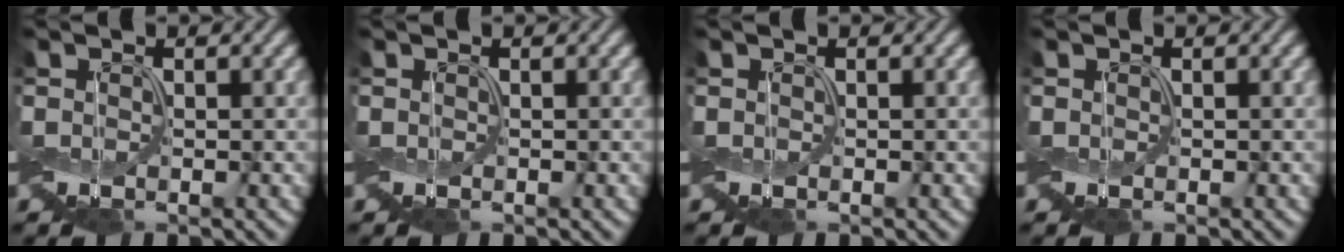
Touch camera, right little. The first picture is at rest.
{"total": 0.0}
{"total": 0.0}
{"total": 0.0}